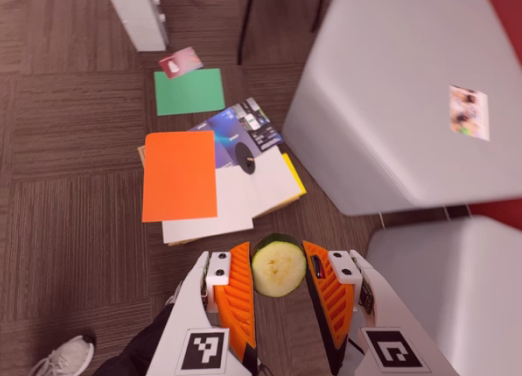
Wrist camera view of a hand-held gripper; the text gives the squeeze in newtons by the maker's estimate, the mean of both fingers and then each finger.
{"total": 9.0, "left": 9.6, "right": 8.5}